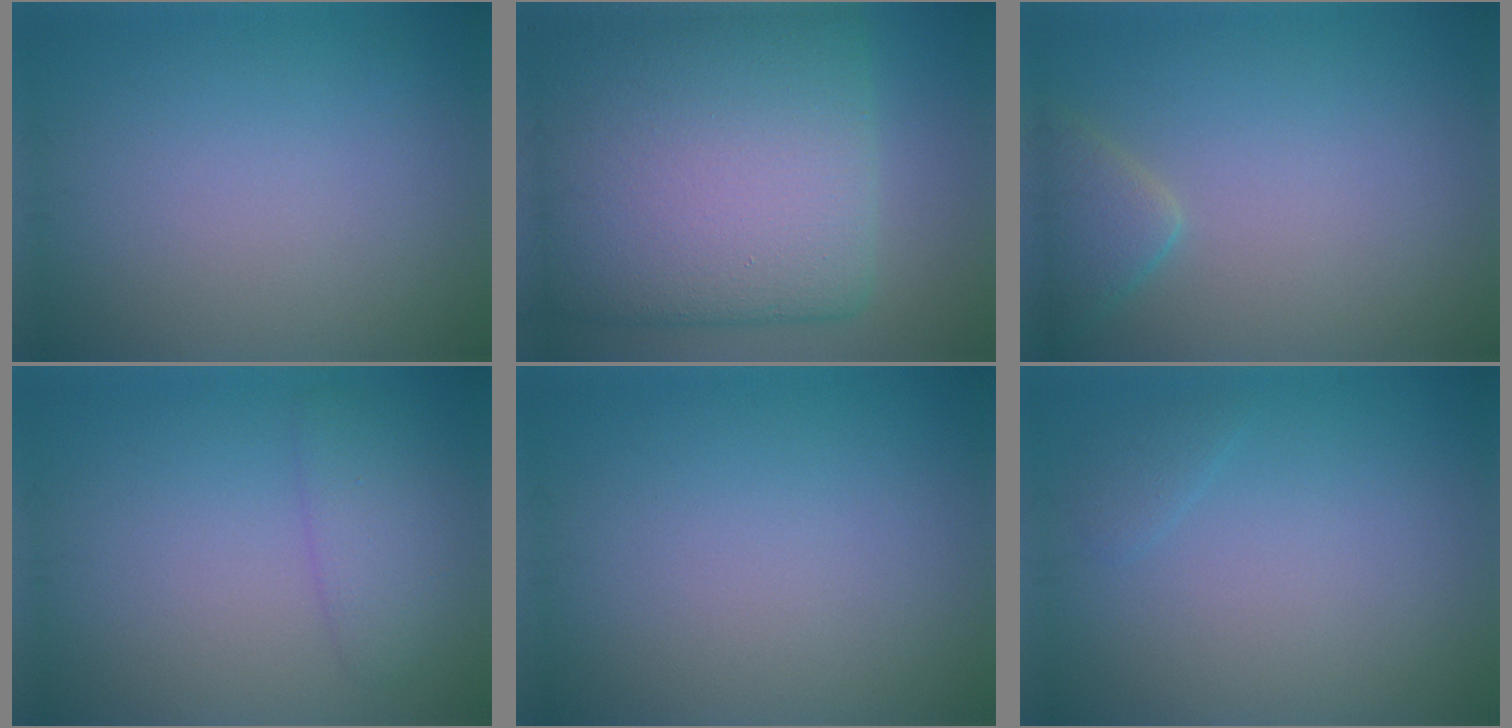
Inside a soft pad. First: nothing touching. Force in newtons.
{"total": 19.1, "press": 19.1, "slide": 0.4}
{"total": 2.6, "press": 2.6, "slide": 0.2}
{"total": 2.7, "press": 2.7, "slide": 0.2}
{"total": 0.0}
{"total": 0.9, "press": 0.9, "slide": 0.1}